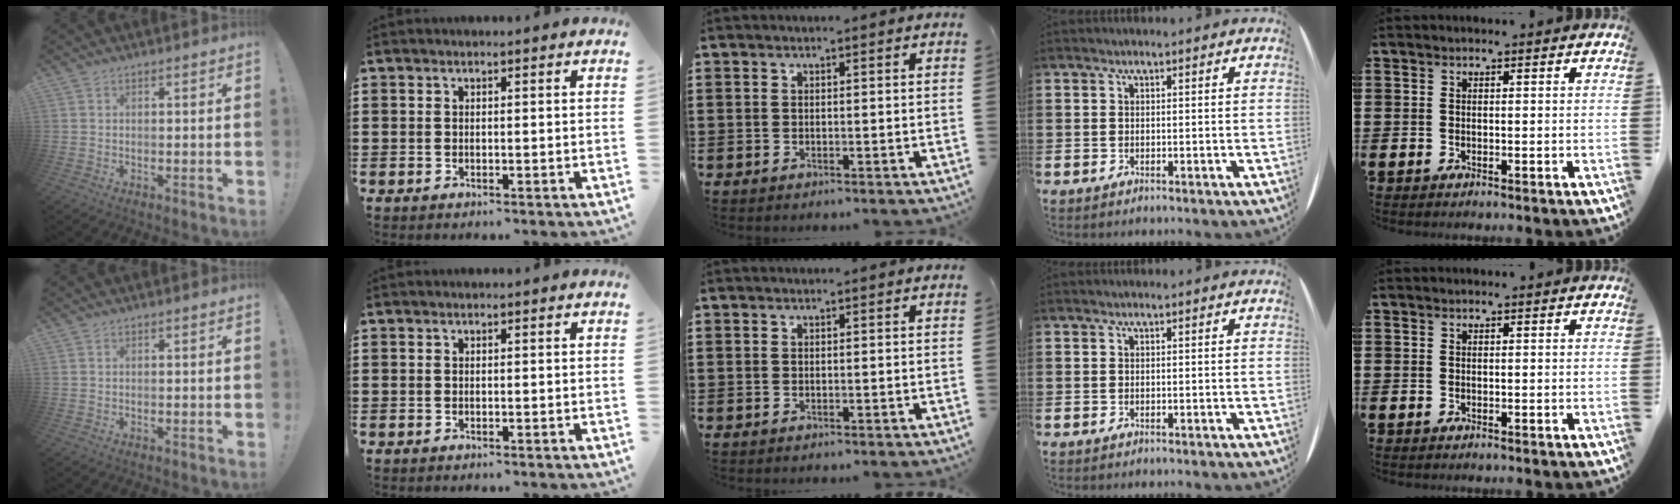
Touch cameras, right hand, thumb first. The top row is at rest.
{}